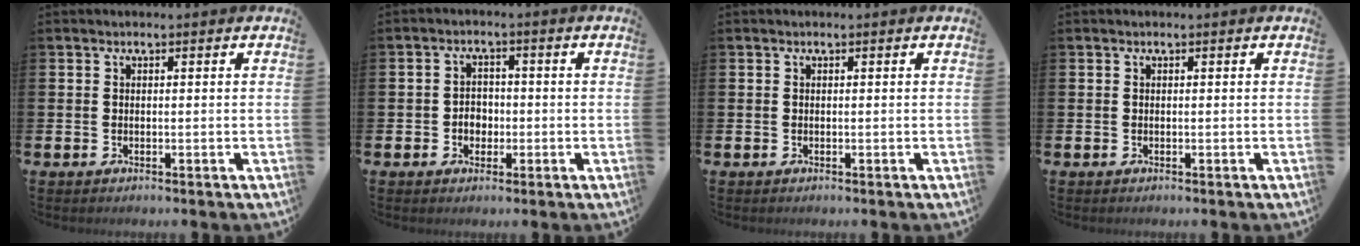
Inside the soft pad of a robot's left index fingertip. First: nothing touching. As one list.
[{"total": 2.8, "force": [-0.8, 2.3, 1.3], "torque": [-0.017, 0.003, -0.021]}, {"total": 0.0}, {"total": 0.0}]